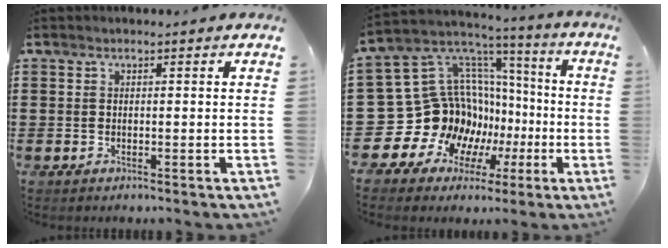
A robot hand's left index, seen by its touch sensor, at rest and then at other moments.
{"total": 17.3, "force": [-3.0, 15.5, 7.1], "torque": [-0.183, -0.043, 0.004]}